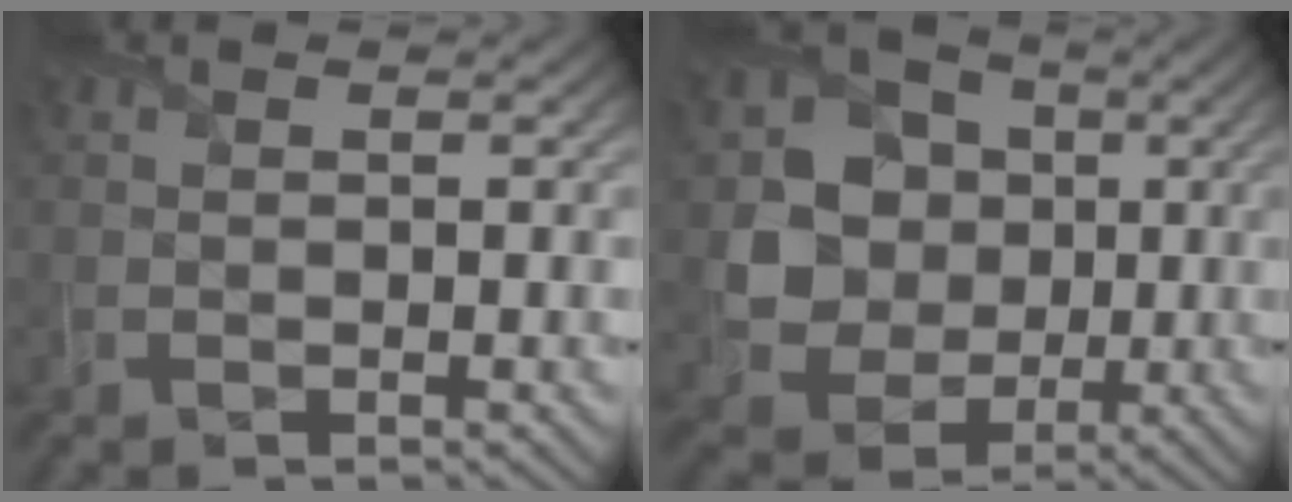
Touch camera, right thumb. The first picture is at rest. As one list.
[{"total": 8.6, "force": [0.3, 7.7, 3.9], "torque": [-0.093, -0.010, 0.004]}]